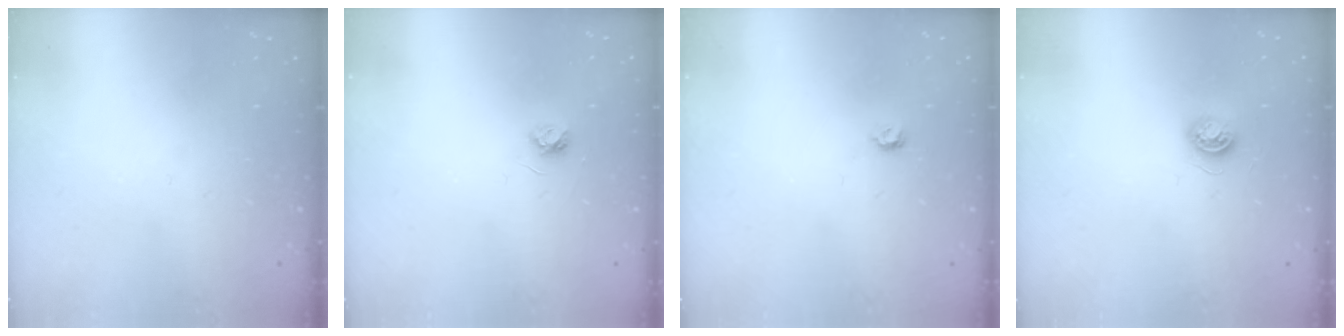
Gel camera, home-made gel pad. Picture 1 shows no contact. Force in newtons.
{"total": 3.7, "press": 3.7, "slide": 0.4}
{"total": 3.8, "press": 3.7, "slide": 0.6}
{"total": 5.4, "press": 5.4, "slide": 0.5}